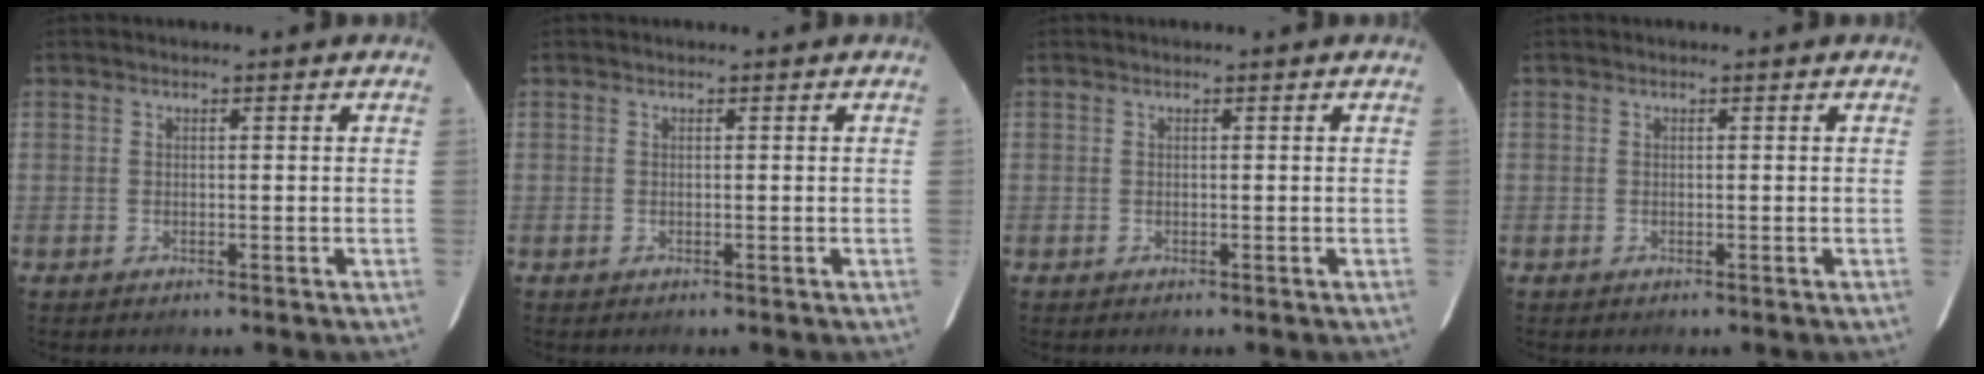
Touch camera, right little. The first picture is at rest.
{"total": 0.0}
{"total": 0.0}
{"total": 0.0}